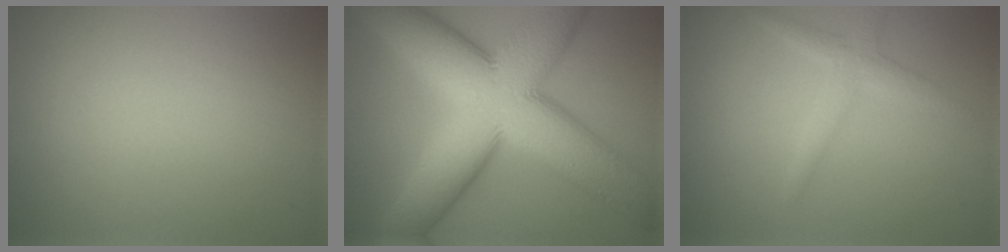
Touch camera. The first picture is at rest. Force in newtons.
{"total": 15.8, "press": 15.8, "slide": 0.8}
{"total": 2.2, "press": 2.1, "slide": 0.1}